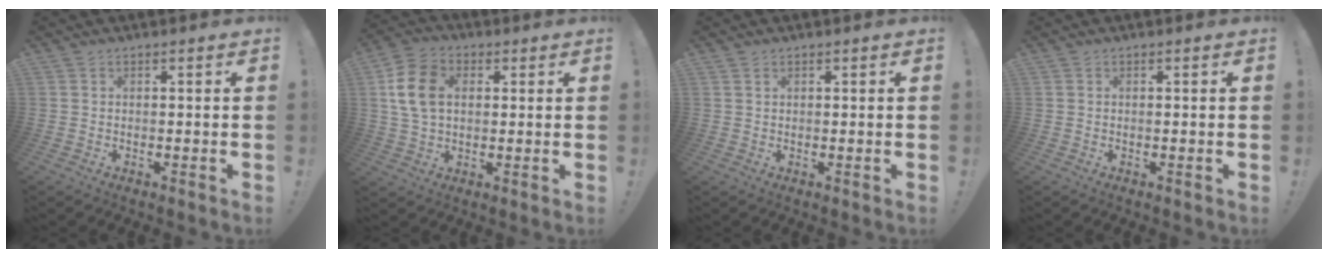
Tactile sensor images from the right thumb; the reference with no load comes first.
{"total": 12.4, "force": [2.6, 8.6, 8.6], "torque": [-0.157, 0.011, 0.053]}
{"total": 0.9, "force": [0.8, 0.4, 0.4], "torque": [0.000, -0.002, 0.013]}
{"total": 0.0}